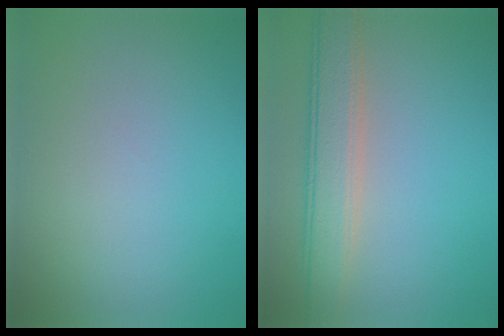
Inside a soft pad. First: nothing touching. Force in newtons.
{"total": 5.0, "press": 5.0, "slide": 0.2}